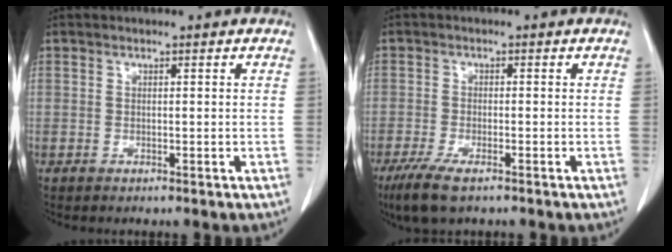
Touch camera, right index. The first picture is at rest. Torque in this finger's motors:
{"motor_torque": [0.35, -0.26, 0.18, 0.06]}